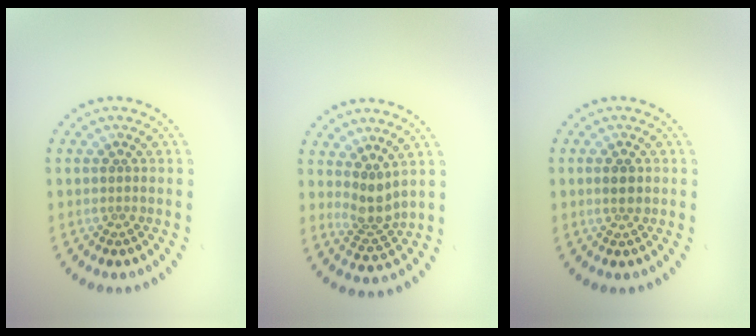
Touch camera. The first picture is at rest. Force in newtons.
{"total": 2.5, "press": 1.9, "slide": 1.7}
{"total": 1.2, "press": 1.2, "slide": 0.0}